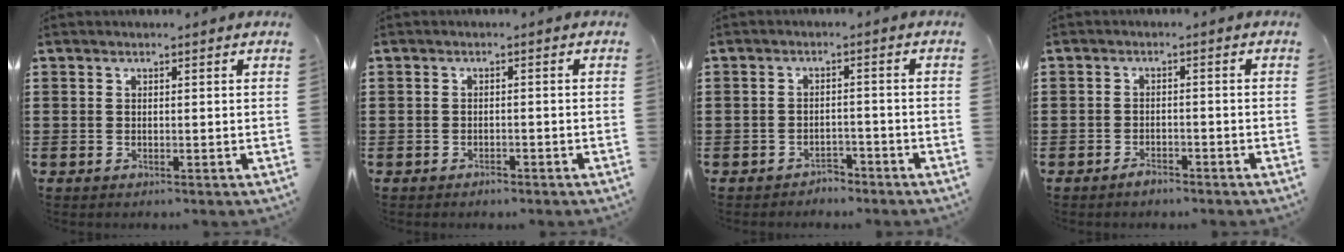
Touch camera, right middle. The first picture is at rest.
{"total": 0.9, "force": [-0.8, 0.4, 0.2], "torque": [-0.006, 0.001, -0.019]}
{"total": 2.3, "force": [-2.2, 0.4, -0.1], "torque": [-0.007, 0.003, -0.049]}
{"total": 1.7, "force": [-1.6, 0.6, 0.4], "torque": [-0.010, 0.001, -0.032]}